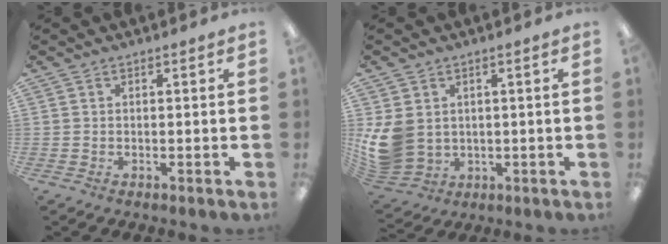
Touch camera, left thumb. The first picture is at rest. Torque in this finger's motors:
{"motor_torque": [1.13, 1.23, 1.05, -0.38, 0.33]}